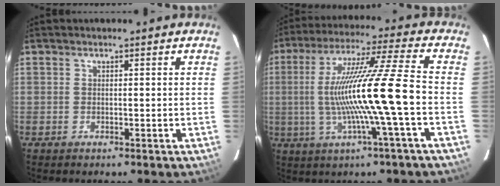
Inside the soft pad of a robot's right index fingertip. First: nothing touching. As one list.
[{"total": 15.0, "force": [-2.8, -2.5, 14.6], "torque": [-0.265, -0.006, -0.043]}]